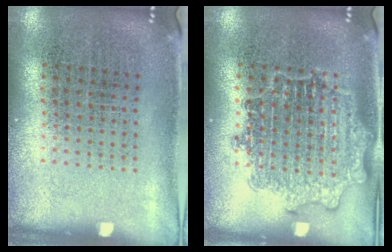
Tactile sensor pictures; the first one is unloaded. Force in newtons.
{"total": 1.7, "press": 1.7, "slide": 0.4}